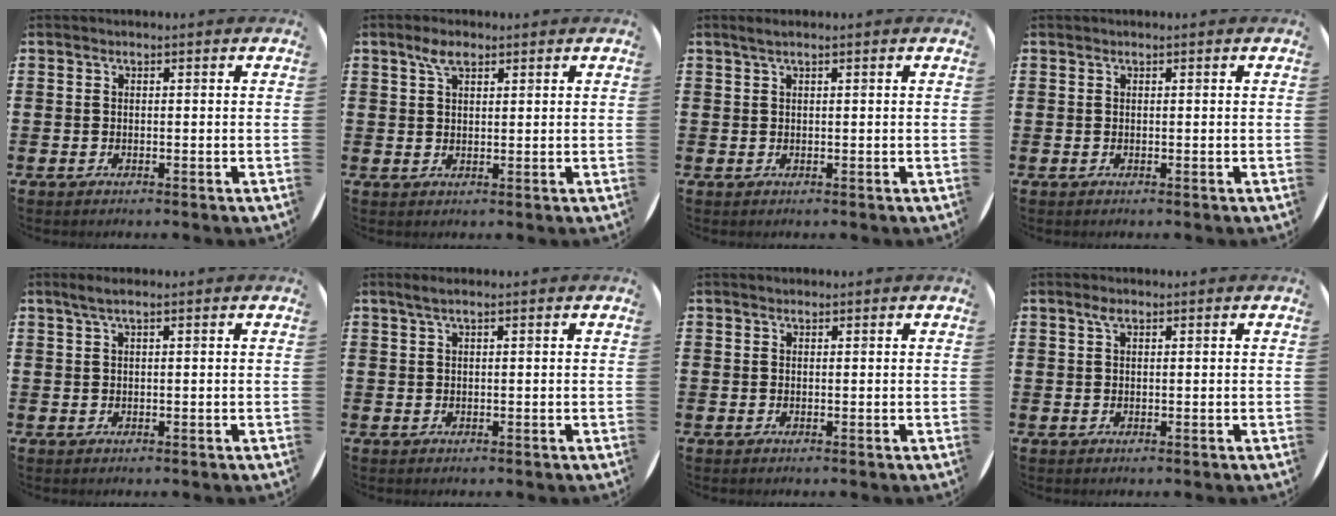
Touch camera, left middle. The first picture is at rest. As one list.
[{"total": 3.2, "force": [2.2, 1.4, 1.9], "torque": [-0.034, 0.004, 0.038]}, {"total": 0.9, "force": [0.6, 0.0, 0.8], "torque": [-0.014, 0.002, 0.010]}, {"total": 0.0}, {"total": 1.5, "force": [0.8, 0.0, 1.2], "torque": [-0.024, 0.003, 0.014]}, {"total": 1.2, "force": [0.6, 0.0, 1.0], "torque": [-0.018, 0.003, 0.011]}, {"total": 0.0}, {"total": 1.3, "force": [0.7, 0.6, 1.0], "torque": [-0.013, 0.001, 0.010]}]